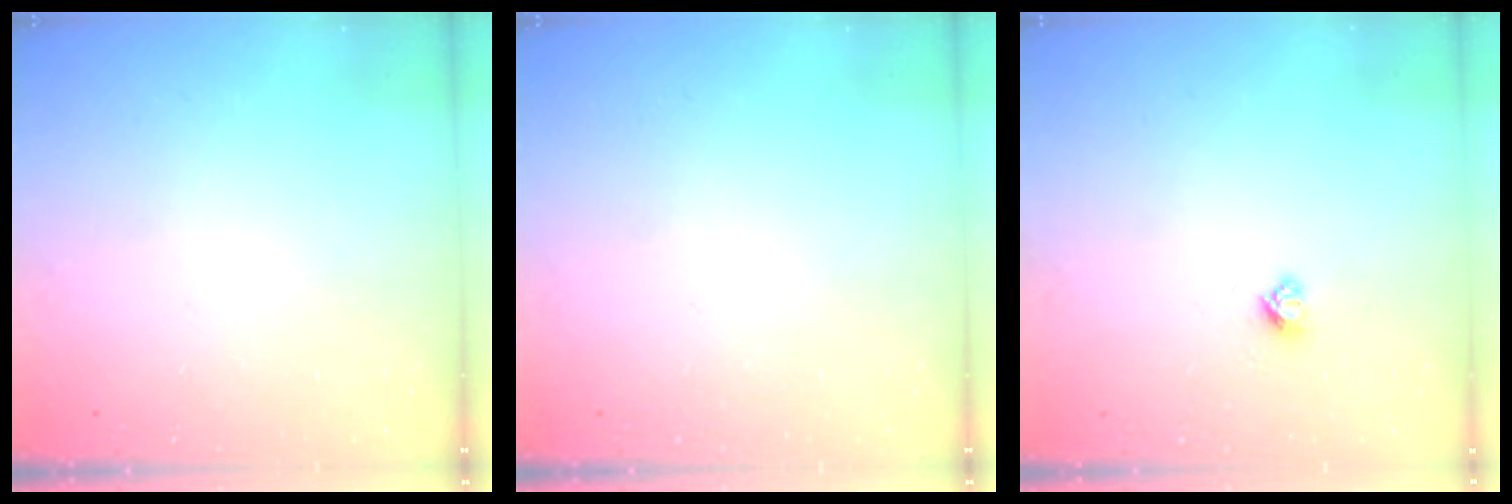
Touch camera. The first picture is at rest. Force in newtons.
{"total": 0.0}
{"total": 3.1, "press": 3.0, "slide": 0.4}